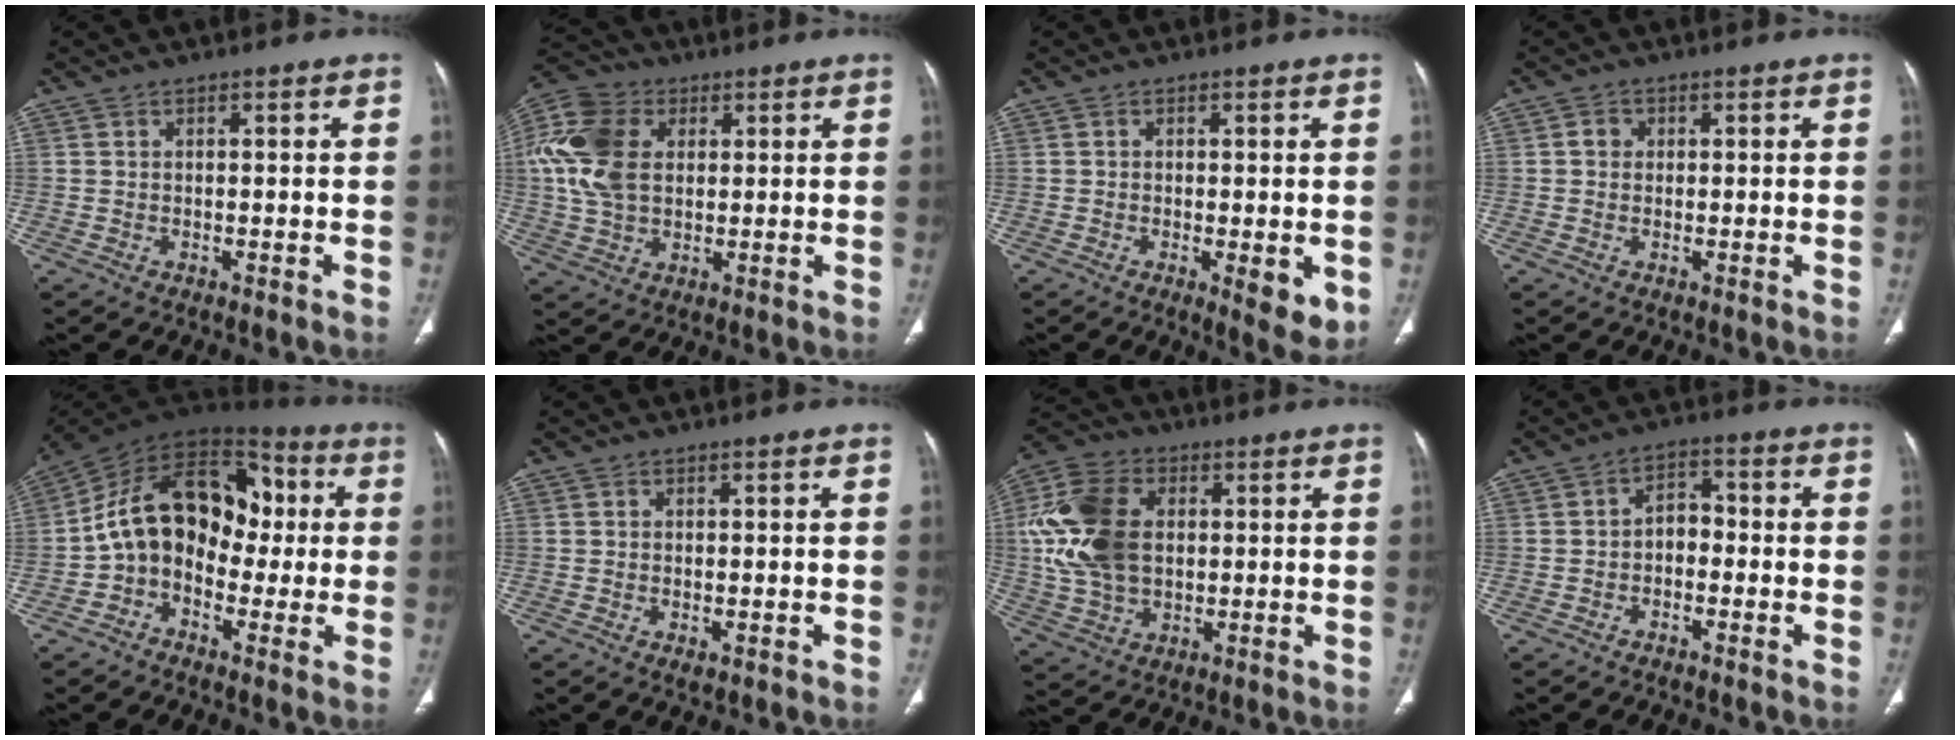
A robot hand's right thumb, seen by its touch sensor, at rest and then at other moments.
{"total": 14.5, "force": [2.7, 10.1, 10.0], "torque": [-0.206, 0.011, 0.047]}
{"total": 5.6, "force": [-1.3, 1.9, 5.1], "torque": [-0.067, -0.015, -0.015]}
{"total": 1.7, "force": [0.2, 1.5, 0.6], "torque": [-0.003, 0.003, 0.001]}
{"total": 17.0, "force": [-0.7, 12.4, 11.6], "torque": [-0.150, 0.053, -0.027]}
{"total": 1.1, "force": [-0.3, 0.6, 0.9], "torque": [-0.015, -0.003, -0.001]}
{"total": 16.4, "force": [2.0, 11.3, 11.8], "torque": [-0.228, 0.009, 0.038]}
{"total": 4.1, "force": [-1.1, 2.9, 2.6], "torque": [-0.022, 0.023, -0.029]}